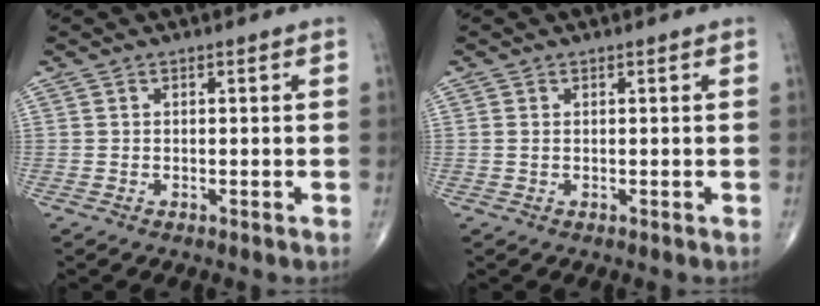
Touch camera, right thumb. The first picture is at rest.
{"total": 0.6, "force": [0.1, 0.4, 0.5], "torque": [-0.014, 0.003, 0.003]}